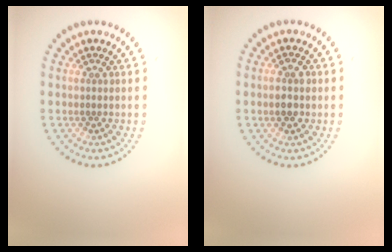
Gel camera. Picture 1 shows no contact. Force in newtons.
{"total": 1.8, "press": 1.8, "slide": 0.2}